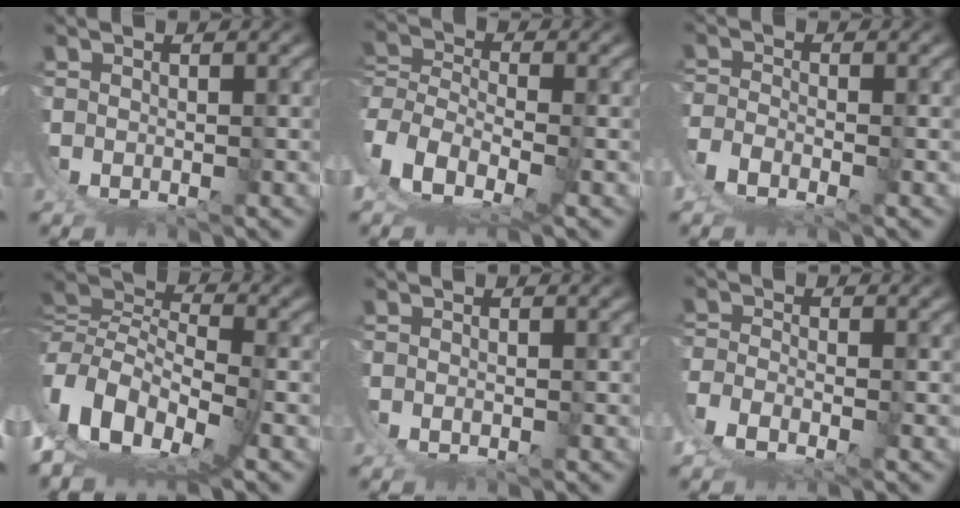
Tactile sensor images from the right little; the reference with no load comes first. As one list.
[{"total": 10.4, "force": [1.4, 8.3, 6.1], "torque": [-0.166, -0.037, 0.021]}, {"total": 6.5, "force": [0.1, 5.5, 3.5], "torque": [-0.108, -0.026, 0.002]}, {"total": 13.6, "force": [1.9, 9.5, 9.6], "torque": [-0.220, -0.042, 0.042]}, {"total": 0.7, "force": [0.4, -0.6, 0.2], "torque": [0.001, 0.001, 0.007]}, {"total": 5.1, "force": [0.1, 4.0, 3.2], "torque": [-0.101, -0.027, 0.009]}]